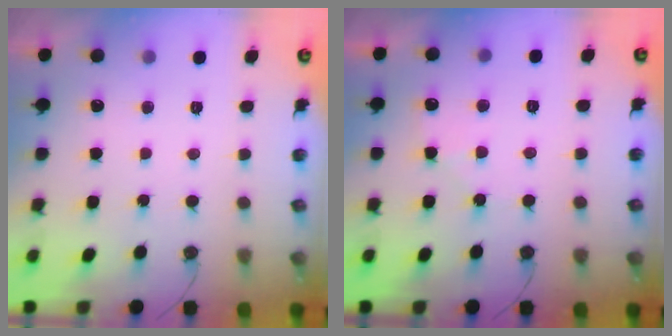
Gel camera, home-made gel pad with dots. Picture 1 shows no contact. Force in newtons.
{"total": 5.7, "press": 5.6, "slide": 0.7}